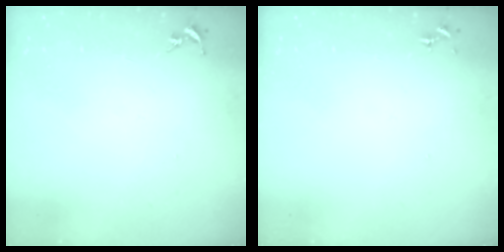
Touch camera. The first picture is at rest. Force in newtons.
{"total": 0.0}